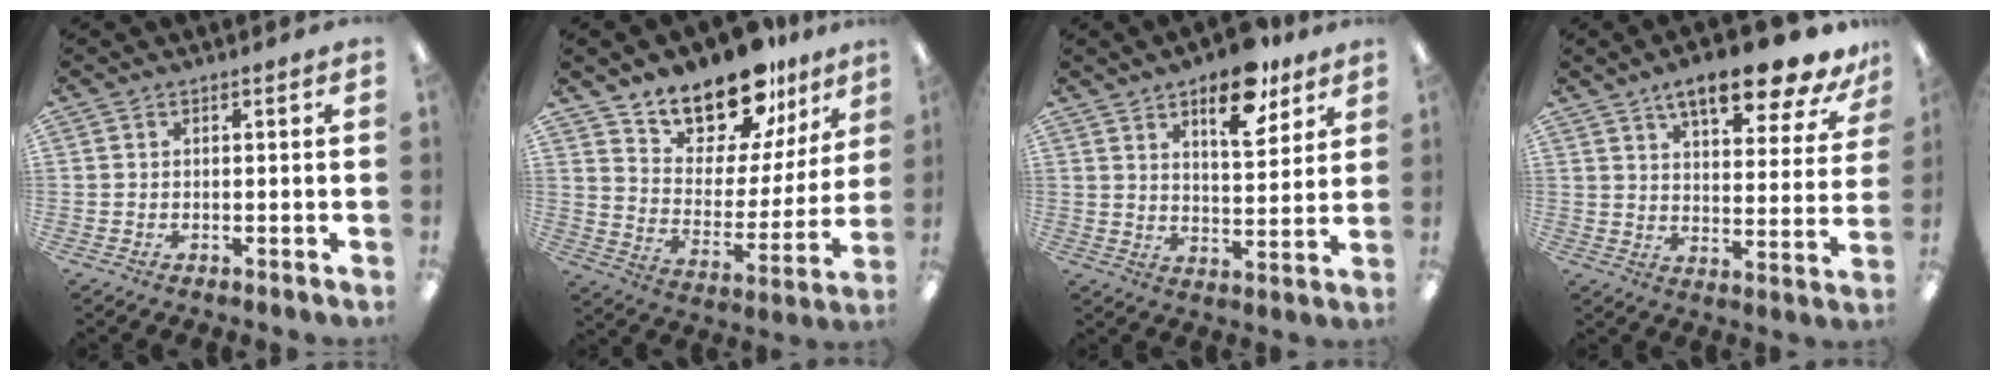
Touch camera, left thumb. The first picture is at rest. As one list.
[{"total": 16.7, "force": [14.3, 6.7, 5.4], "torque": [-0.098, -0.112, 0.253]}, {"total": 12.8, "force": [8.4, 5.4, 8.0], "torque": [-0.103, -0.040, 0.140]}, {"total": 14.3, "force": [11.0, 3.7, 8.4], "torque": [-0.121, -0.068, 0.182]}]